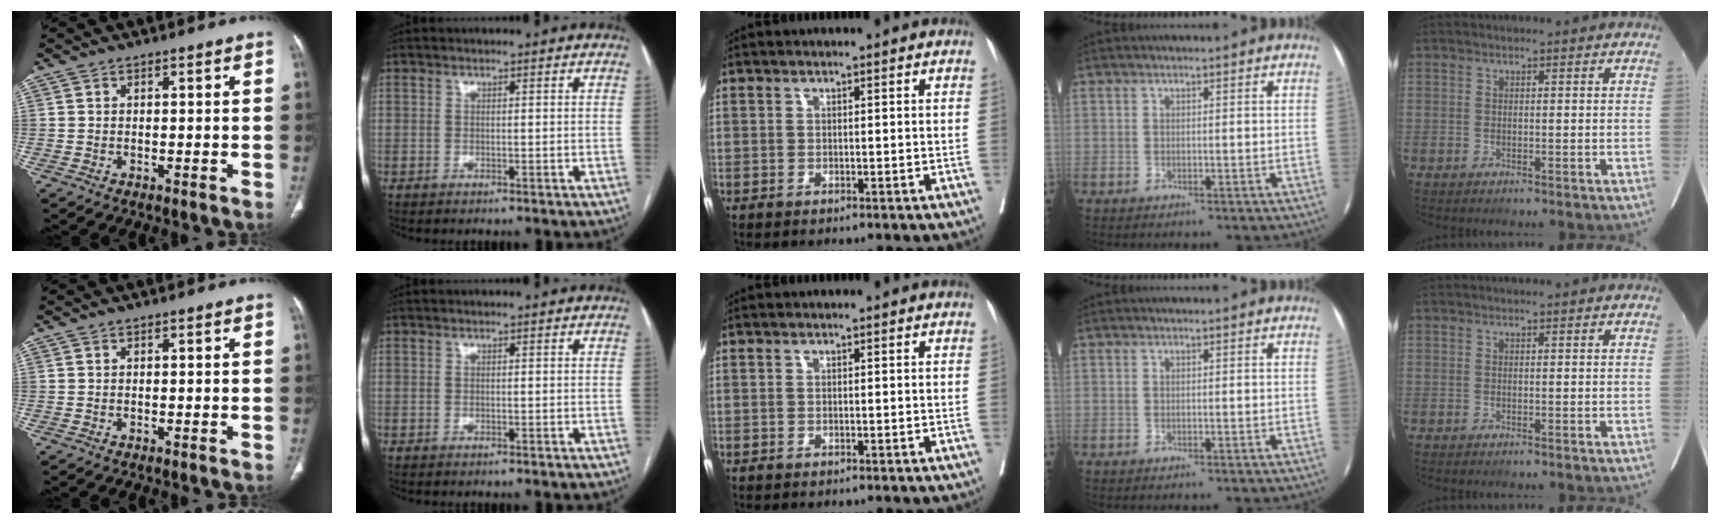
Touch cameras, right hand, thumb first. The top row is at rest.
{}